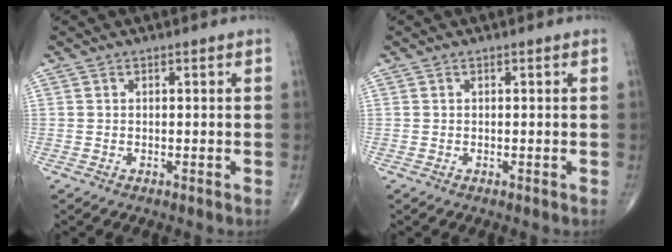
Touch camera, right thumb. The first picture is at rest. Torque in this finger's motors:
{"motor_torque": [-0.09, 0.09, -0.04, 0.01, 0.01]}